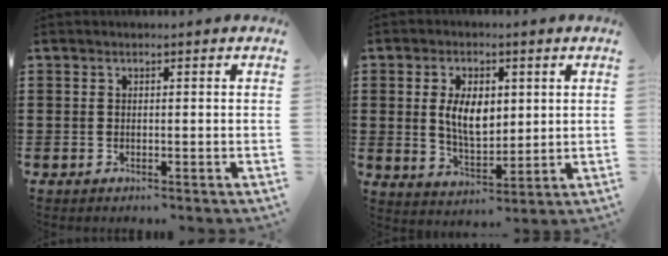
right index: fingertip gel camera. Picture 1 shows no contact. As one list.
[{"total": 7.0, "force": [1.2, 4.0, 5.6], "torque": [-0.101, 0.007, 0.016]}]